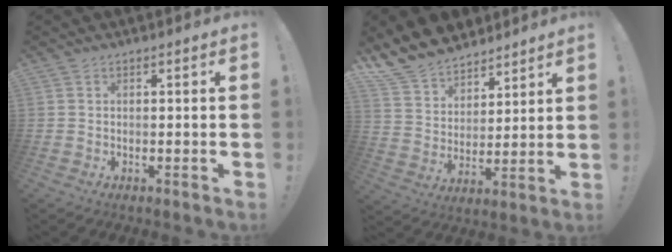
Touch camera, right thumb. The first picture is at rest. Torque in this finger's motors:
{"motor_torque": [-0.47, 0.92, 0.17, 0.14, 0.01]}